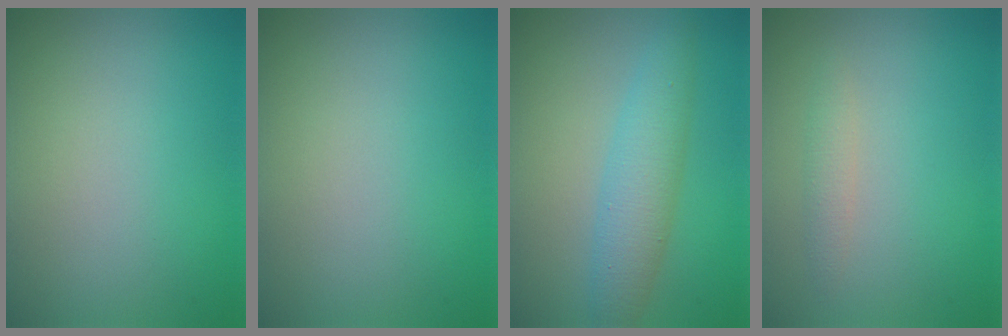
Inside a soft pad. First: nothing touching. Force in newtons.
{"total": 0.0}
{"total": 3.7, "press": 3.7, "slide": 0.1}
{"total": 1.2, "press": 1.2, "slide": 0.0}